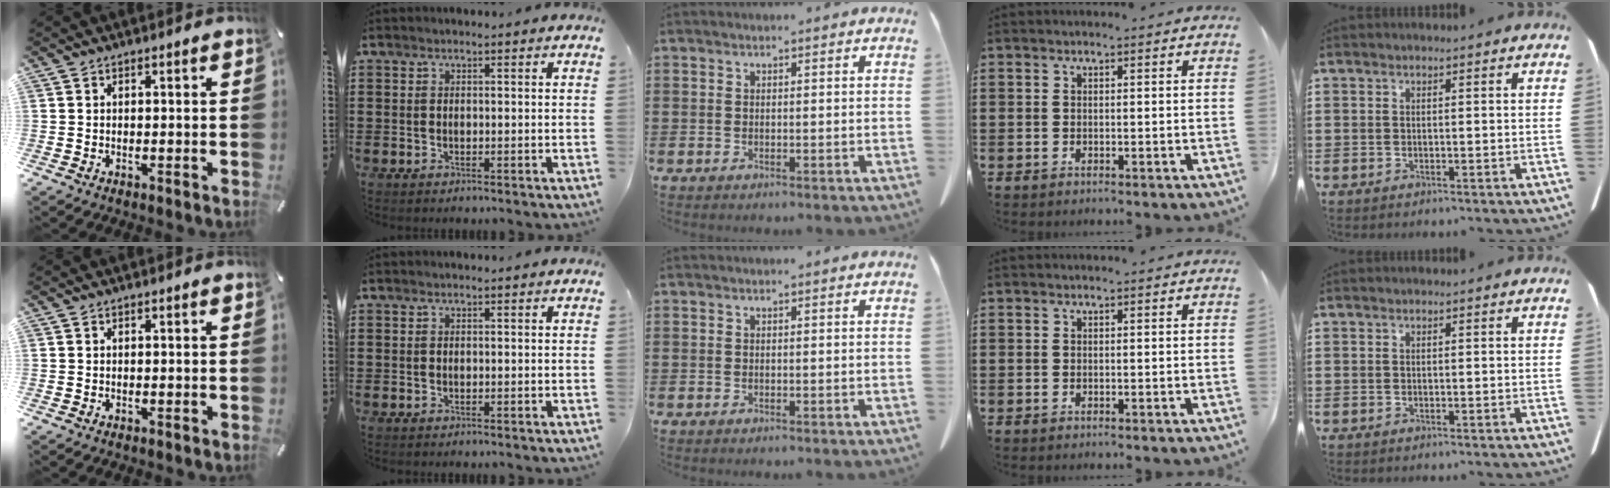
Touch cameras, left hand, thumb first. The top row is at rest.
{}